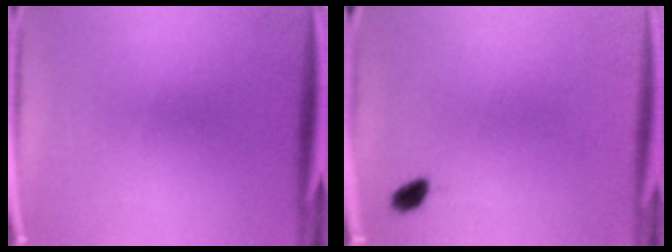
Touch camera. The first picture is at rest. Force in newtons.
{"total": 1.9}